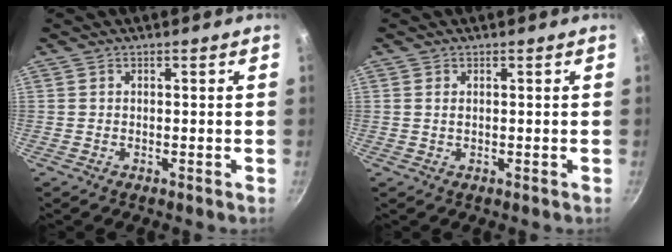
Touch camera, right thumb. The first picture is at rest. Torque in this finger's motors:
{"motor_torque": [-0.51, 0.50, 0.12, 0.61, -0.07]}